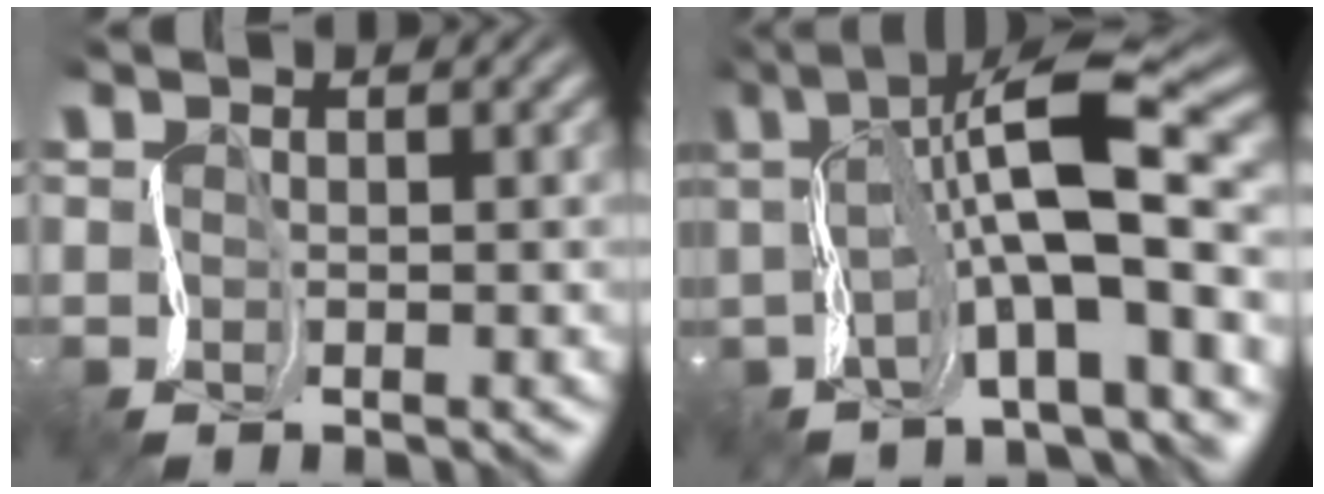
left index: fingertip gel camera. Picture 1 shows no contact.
{"total": 10.5, "force": [1.2, 2.0, 10.2], "torque": [-0.166, 0.043, 0.010]}